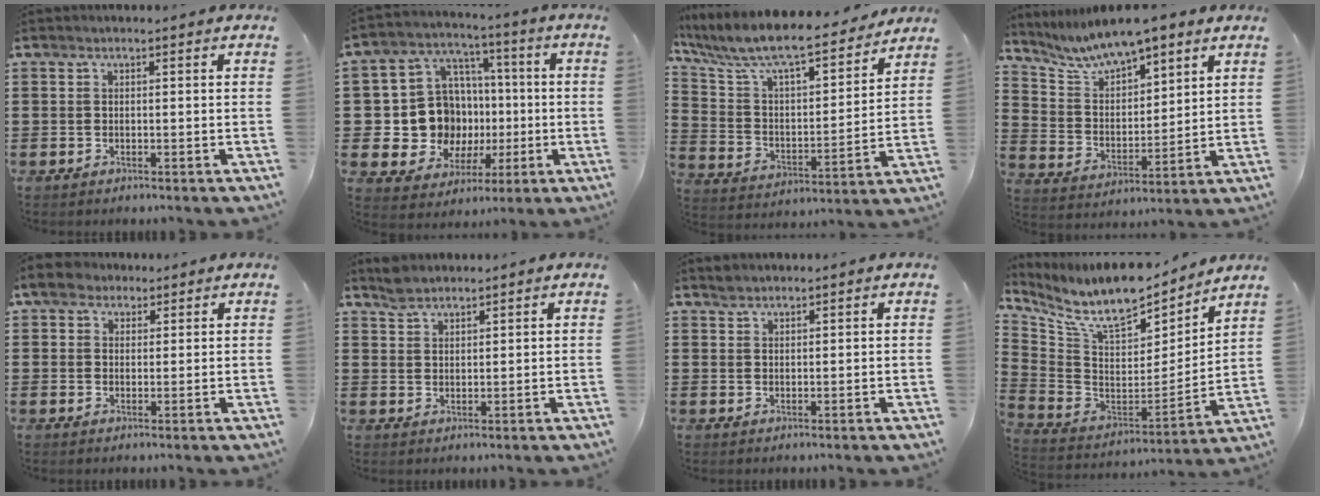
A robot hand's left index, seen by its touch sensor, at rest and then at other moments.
{"total": 12.2, "force": [-0.5, 11.3, 4.5], "torque": [-0.123, 0.004, 0.005]}
{"total": 9.1, "force": [8.0, 1.1, 4.2], "torque": [-0.120, -0.062, 0.131]}
{"total": 7.7, "force": [6.8, 1.7, 3.3], "torque": [-0.092, -0.027, 0.118]}
{"total": 4.7, "force": [3.0, 2.9, 2.0], "torque": [-0.046, 0.011, 0.054]}
{"total": 2.8, "force": [2.5, 0.9, 0.6], "torque": [-0.017, 0.002, 0.050]}
{"total": 1.4, "force": [1.3, 0.4, 0.1], "torque": [-0.004, 0.000, 0.027]}
{"total": 10.9, "force": [8.7, 3.5, 5.5], "torque": [-0.139, -0.063, 0.154]}